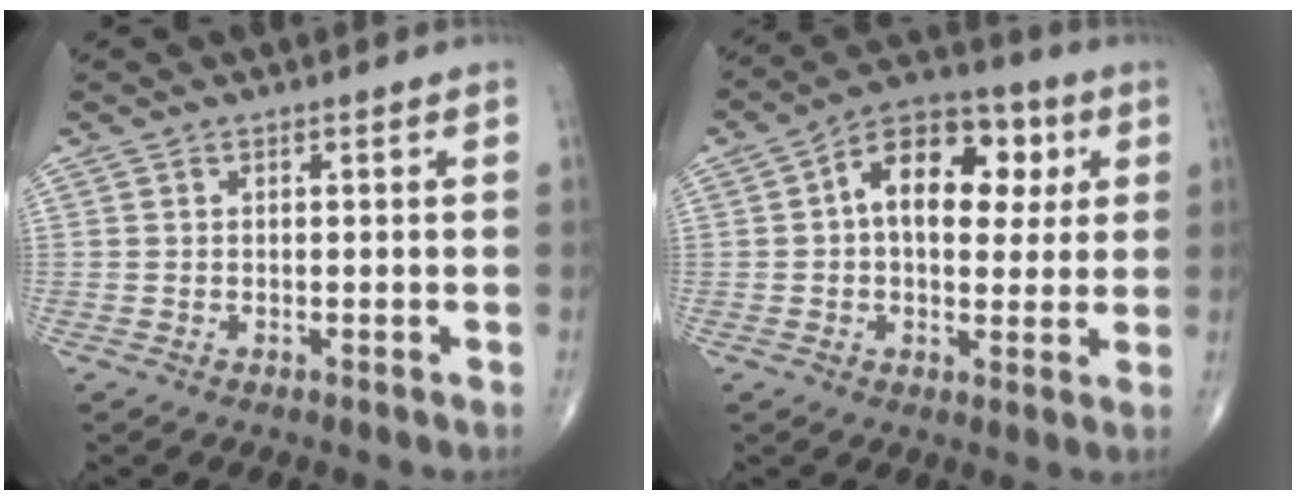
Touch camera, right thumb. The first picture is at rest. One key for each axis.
{"total": 15.2, "fx": 3.3, "fy": 9.4, "fz": 11.5, "tx": -0.140, "ty": 0.020, "tz": 0.041}